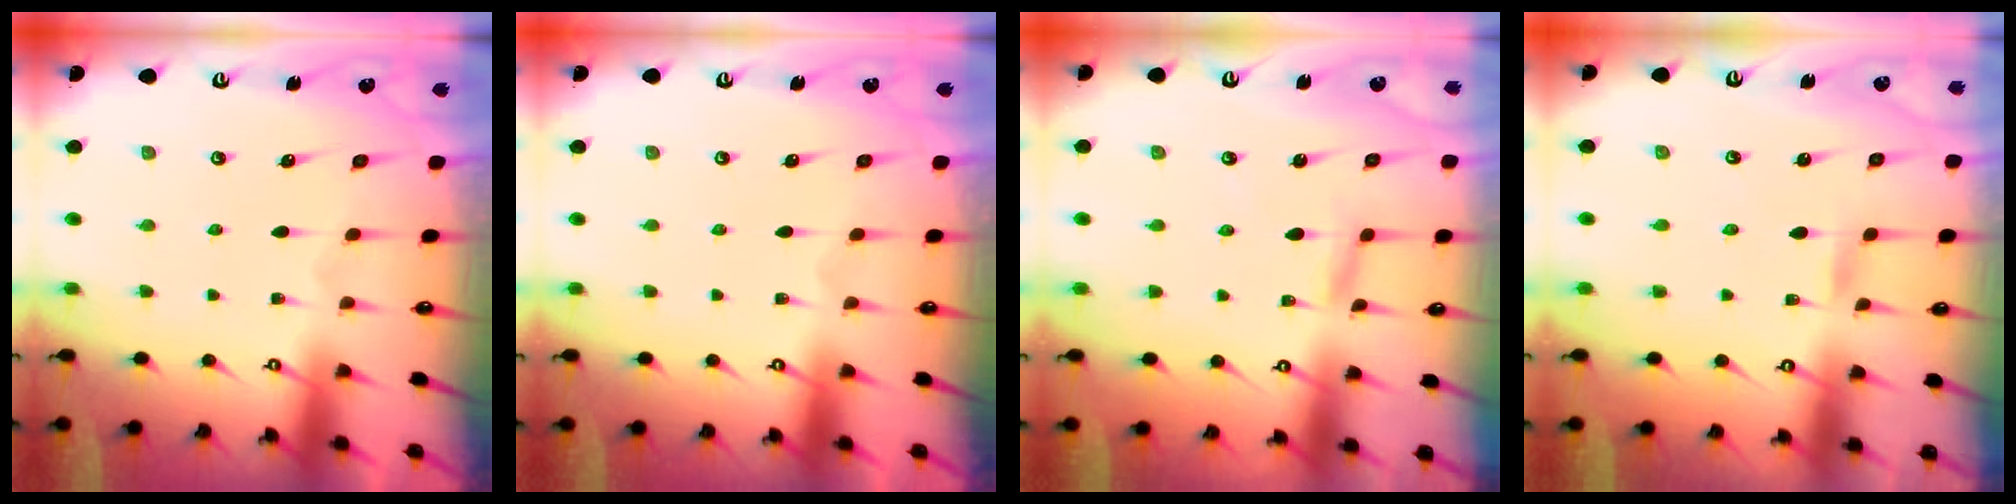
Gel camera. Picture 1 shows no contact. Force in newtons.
{"total": 0.0}
{"total": 2.9, "press": 2.9, "slide": 0.3}
{"total": 1.7, "press": 1.7, "slide": 0.1}